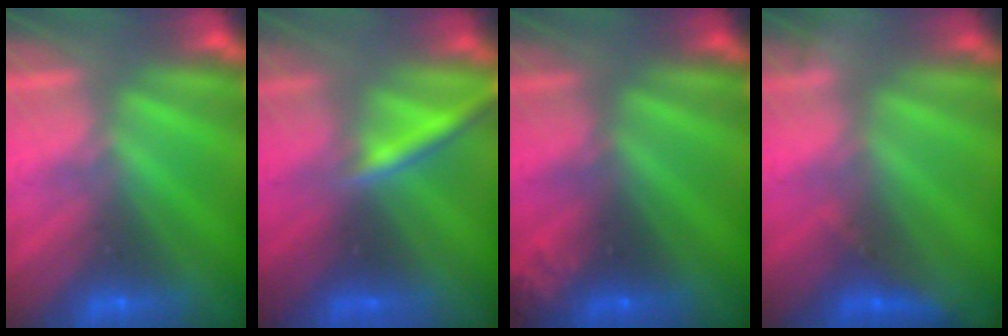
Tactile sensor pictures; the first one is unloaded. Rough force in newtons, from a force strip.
{"total": 2.3}
{"total": 2.2}
{"total": 2.7}